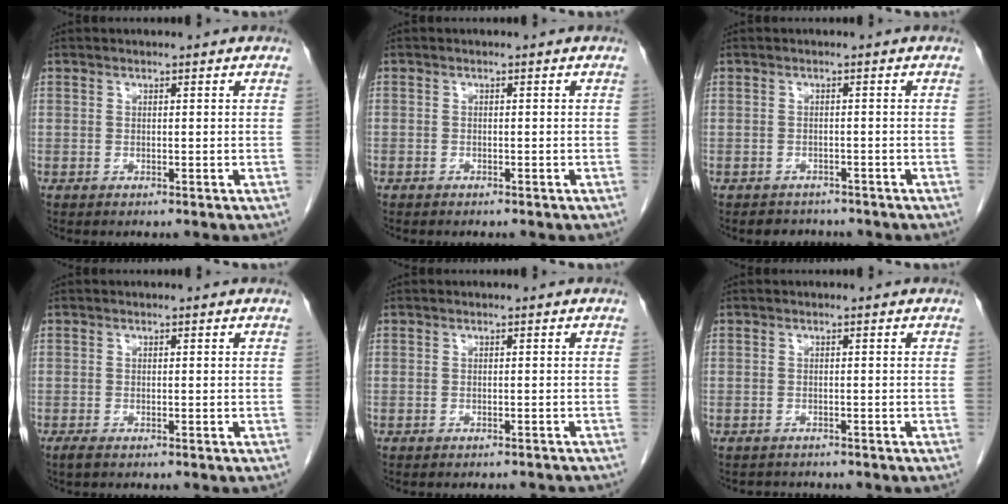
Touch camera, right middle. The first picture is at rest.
{"total": 0.8, "force": [-0.6, 0.4, 0.2], "torque": [-0.008, 0.002, -0.009]}
{"total": 3.0, "force": [-2.7, 1.4, 0.0], "torque": [-0.006, 0.002, -0.036]}
{"total": 0.9, "force": [-0.7, 0.2, 0.6], "torque": [-0.018, -0.004, -0.011]}
{"total": 4.6, "force": [-4.3, 1.0, 1.1], "torque": [-0.015, -0.009, -0.044]}
{"total": 1.9, "force": [-1.8, 0.6, 0.0], "torque": [-0.003, -0.005, -0.026]}